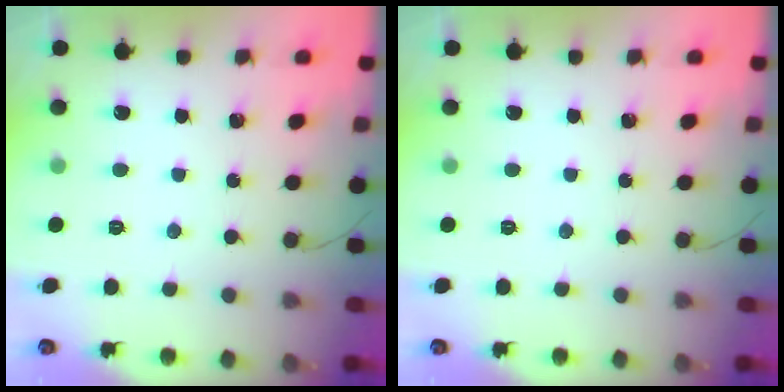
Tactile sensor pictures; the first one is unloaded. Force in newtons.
{"total": 0.0}